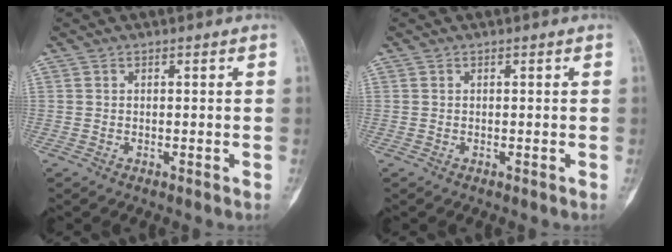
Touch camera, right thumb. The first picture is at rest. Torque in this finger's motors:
{"motor_torque": [-0.04, -0.04, 0.03, -0.03, 0.00]}